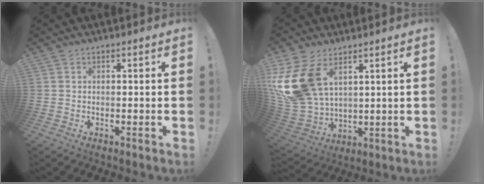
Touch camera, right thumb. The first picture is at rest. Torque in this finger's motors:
{"motor_torque": [2.24, 2.39, 1.01, 0.48, 0.20]}